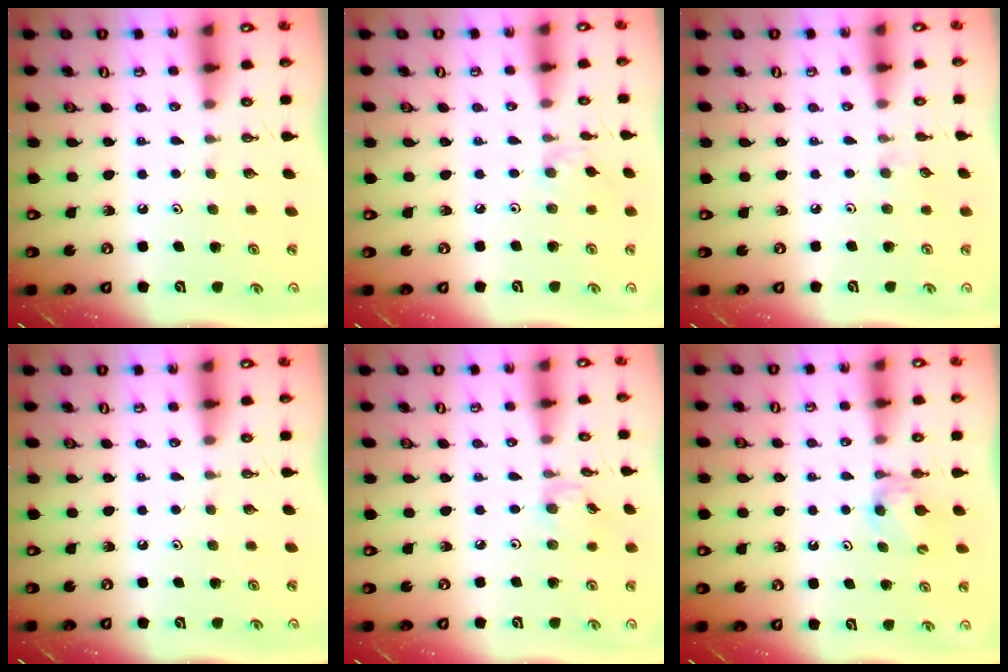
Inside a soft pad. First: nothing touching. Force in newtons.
{"total": 1.4, "press": 1.4, "slide": 0.4}
{"total": 1.9, "press": 1.8, "slide": 0.3}
{"total": 0.0}
{"total": 3.1, "press": 3.1, "slide": 0.4}
{"total": 4.5, "press": 4.5, "slide": 0.6}